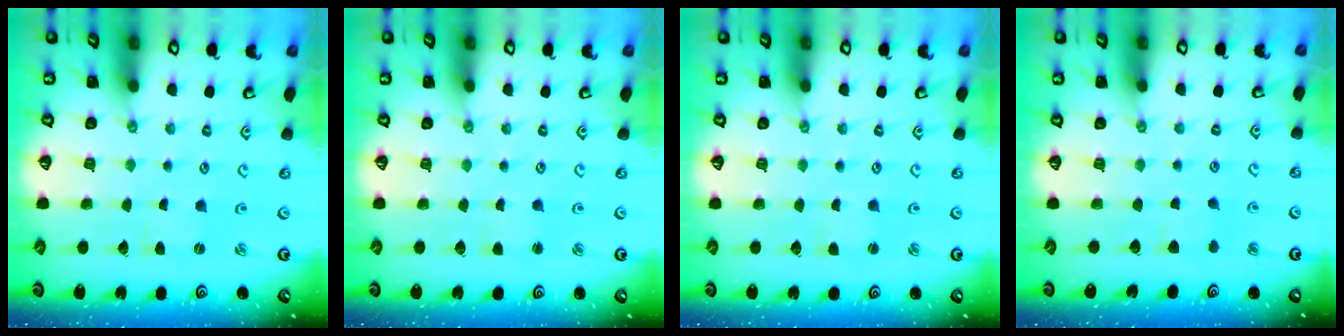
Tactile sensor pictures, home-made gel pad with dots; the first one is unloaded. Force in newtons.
{"total": 1.9, "press": 1.9, "slide": 0.3}
{"total": 2.0, "press": 2.0, "slide": 0.3}
{"total": 3.9, "press": 3.9, "slide": 0.6}